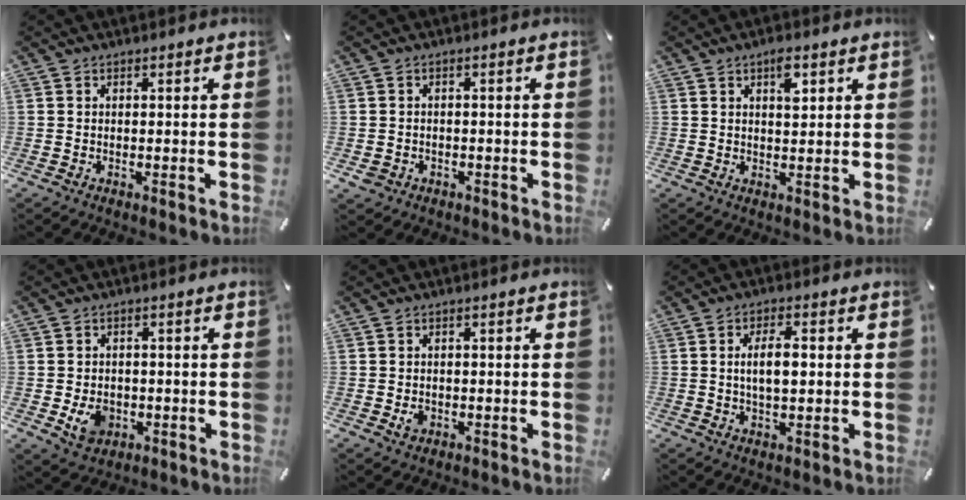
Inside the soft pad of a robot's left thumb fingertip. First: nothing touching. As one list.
[{"total": 2.6, "force": [-1.2, 2.1, 0.9], "torque": [-0.022, 0.003, -0.027]}, {"total": 4.2, "force": [2.0, 1.9, 3.2], "torque": [-0.038, -0.007, 0.027]}, {"total": 6.1, "force": [-1.4, 5.0, 3.3], "torque": [-0.058, -0.001, -0.026]}, {"total": 2.4, "force": [-0.6, 2.0, 1.3], "torque": [-0.013, 0.001, -0.012]}, {"total": 6.4, "force": [0.6, 2.8, 5.7], "torque": [-0.102, 0.002, 0.002]}]